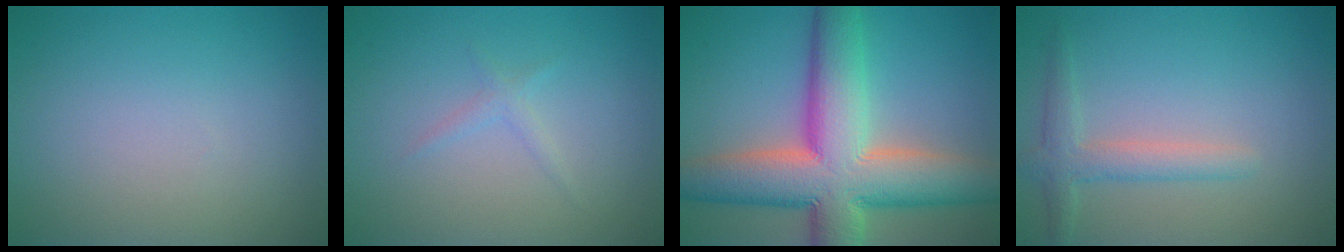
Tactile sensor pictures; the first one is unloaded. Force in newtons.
{"total": 0.9, "press": 0.9, "slide": 0.0}
{"total": 12.9, "press": 12.8, "slide": 0.7}
{"total": 2.6, "press": 2.6, "slide": 0.2}